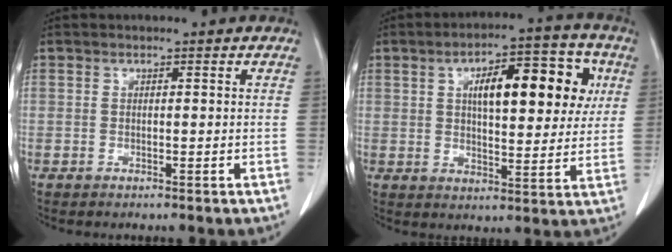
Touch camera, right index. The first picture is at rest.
{"total": 14.5, "force": [4.2, 5.5, 12.8], "torque": [-0.177, 0.032, 0.061]}